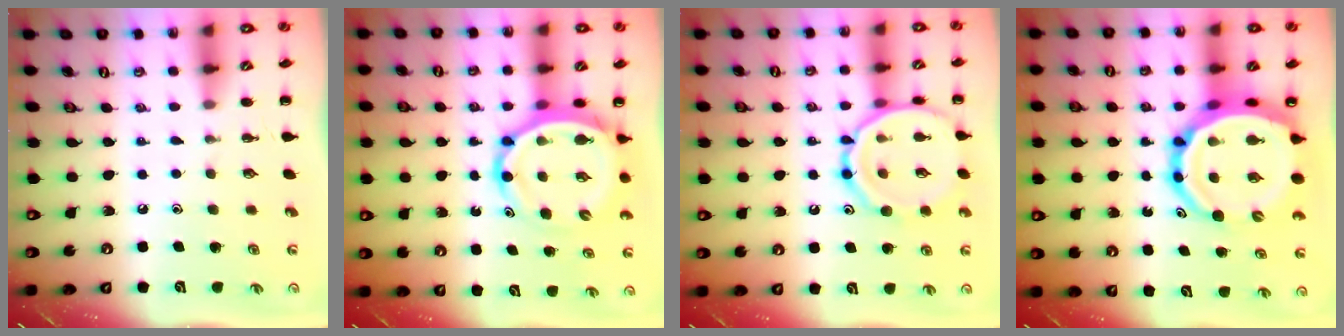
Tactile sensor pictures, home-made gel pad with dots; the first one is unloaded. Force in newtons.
{"total": 10.3, "press": 9.9, "slide": 2.8}
{"total": 15.5, "press": 15.4, "slide": 1.0}
{"total": 19.6, "press": 19.0, "slide": 5.0}